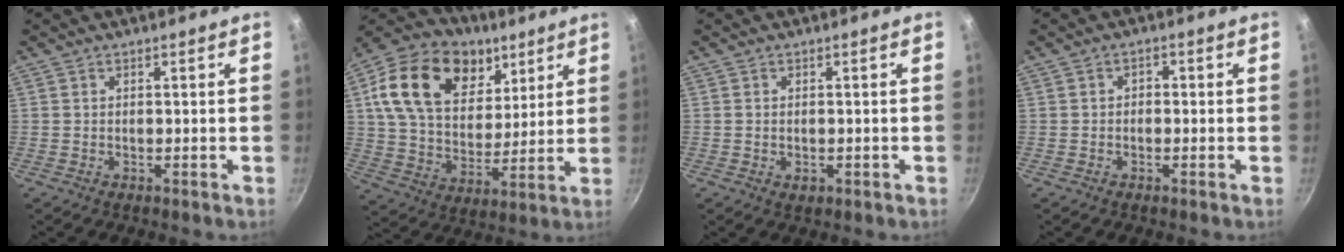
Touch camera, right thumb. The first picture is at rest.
{"total": 24.2, "force": [10.3, 16.3, 14.7], "torque": [-0.239, -0.023, 0.174]}
{"total": 1.9, "force": [-0.5, 1.2, 1.3], "torque": [-0.020, -0.002, -0.007]}
{"total": 1.3, "force": [-0.4, 1.1, 0.7], "torque": [-0.011, 0.006, -0.009]}